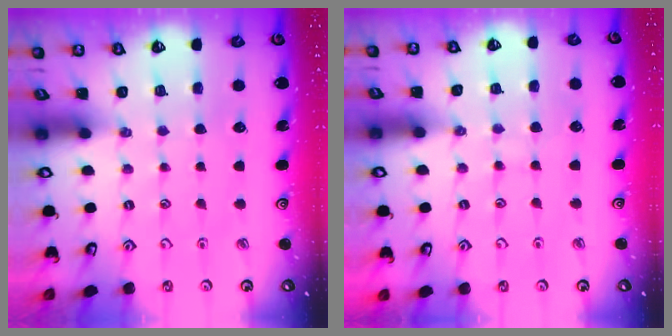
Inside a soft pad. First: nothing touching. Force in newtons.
{"total": 4.9, "press": 4.8, "slide": 0.4}